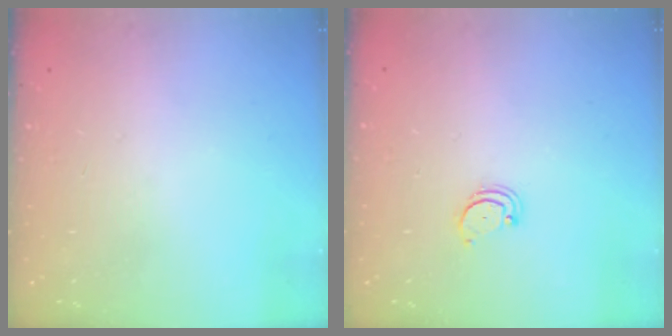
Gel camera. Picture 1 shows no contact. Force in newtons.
{"total": 2.4, "press": 2.3, "slide": 0.5}